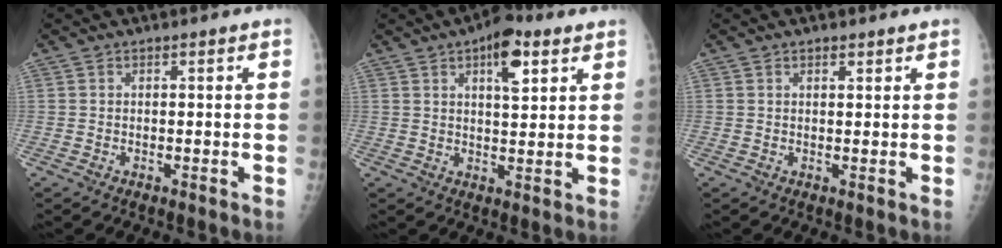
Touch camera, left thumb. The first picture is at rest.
{"total": 7.9, "force": [4.0, 3.2, 6.0], "torque": [-0.073, -0.013, 0.056]}
{"total": 1.3, "force": [0.9, 0.6, 0.6], "torque": [-0.006, -0.006, 0.014]}